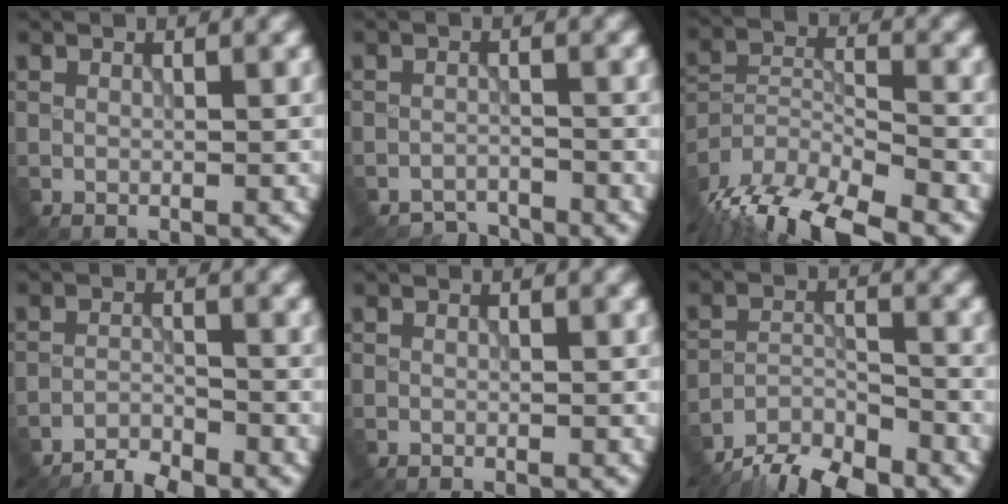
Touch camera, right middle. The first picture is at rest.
{"total": 2.2, "force": [-2.2, 0.4, -0.1], "torque": [0.008, 0.004, -0.042]}
{"total": 11.4, "force": [-9.2, 3.4, 5.9], "torque": [-0.117, -0.014, -0.162]}
{"total": 2.8, "force": [-2.6, 0.4, 0.7], "torque": [-0.009, 0.000, -0.055]}
{"total": 0.0}
{"total": 6.9, "force": [-6.2, 1.7, 2.5], "torque": [-0.036, -0.005, -0.114]}